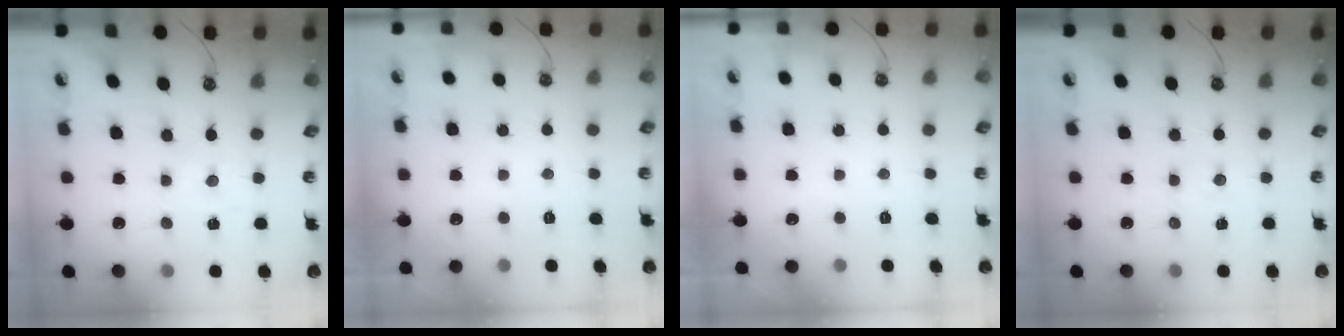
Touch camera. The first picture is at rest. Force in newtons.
{"total": 0.0}
{"total": 0.0}
{"total": 1.5, "press": 1.5, "slide": 0.2}